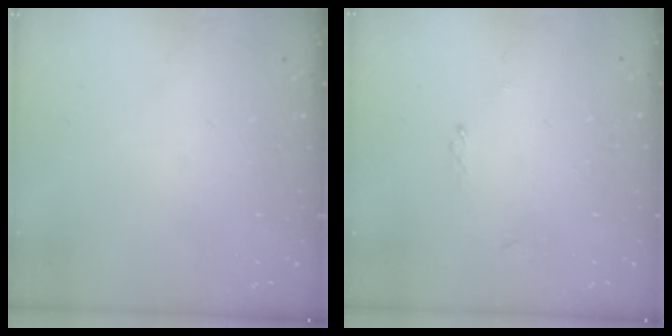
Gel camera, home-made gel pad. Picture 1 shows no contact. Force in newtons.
{"total": 0.0}